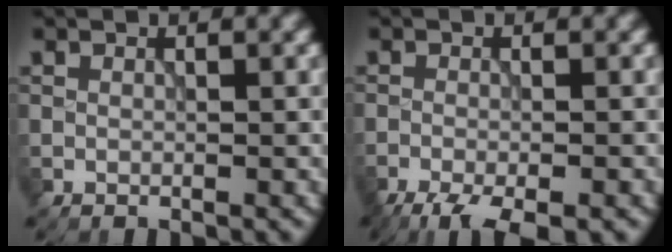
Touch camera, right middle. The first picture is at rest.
{"total": 5.6, "force": [-4.0, 1.2, 3.7], "torque": [-0.059, -0.024, -0.065]}